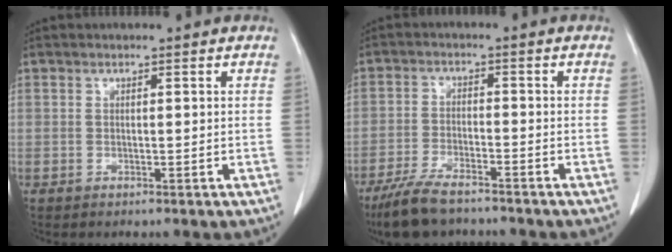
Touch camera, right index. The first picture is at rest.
{"total": 8.0, "force": [-6.4, 2.0, 4.3], "torque": [-0.086, -0.018, -0.116]}